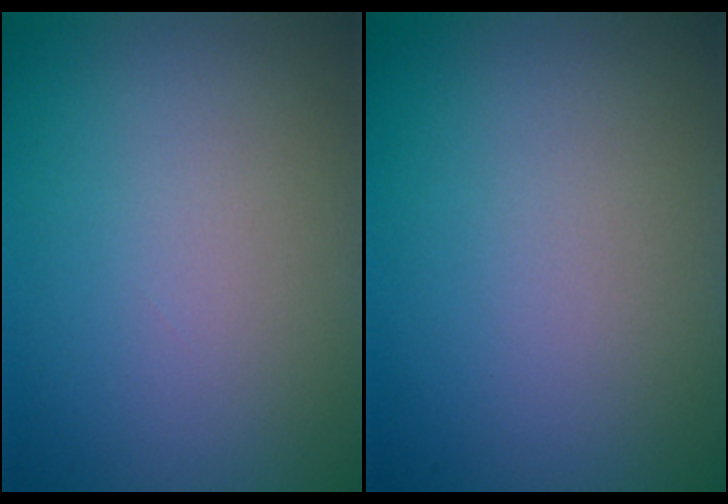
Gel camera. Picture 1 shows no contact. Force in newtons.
{"total": 0.0}